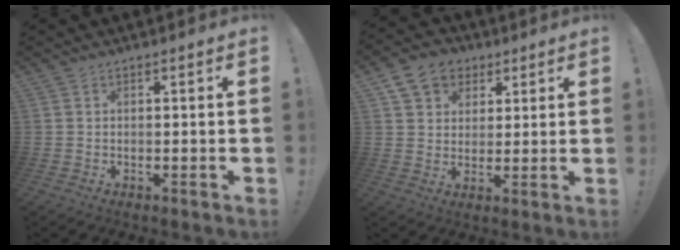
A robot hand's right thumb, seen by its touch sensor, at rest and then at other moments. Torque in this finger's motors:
{"motor_torque": [-0.04, 0.11, 0.17, -0.01, 0.01]}